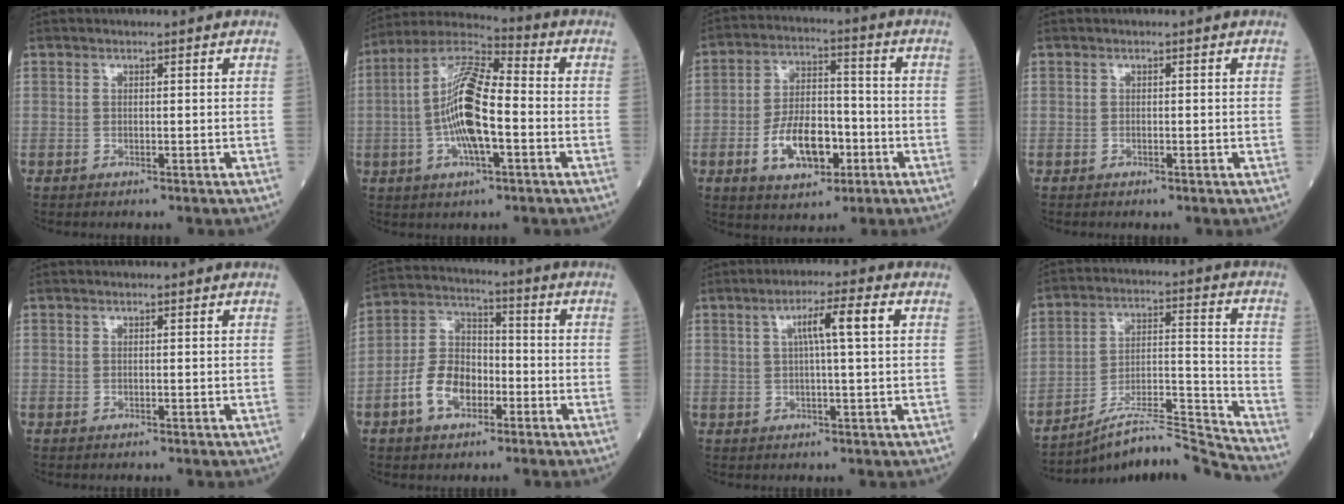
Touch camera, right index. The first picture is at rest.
{"total": 13.3, "force": [-1.7, 3.5, 12.7], "torque": [-0.254, 0.013, -0.034]}
{"total": 10.7, "force": [-3.7, 5.3, 8.5], "torque": [-0.164, 0.009, -0.060]}
{"total": 0.0}
{"total": 0.0}
{"total": 9.2, "force": [-3.8, 5.7, 6.2], "torque": [-0.136, 0.021, -0.072]}
{"total": 5.7, "force": [1.5, -0.3, 5.5], "torque": [-0.095, 0.012, 0.026]}
{"total": 13.0, "force": [-12.6, -2.2, 2.5], "torque": [-0.025, 0.041, -0.215]}